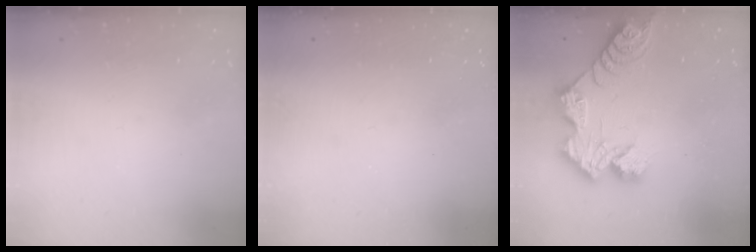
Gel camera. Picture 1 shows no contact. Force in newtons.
{"total": 0.0}
{"total": 12.9, "press": 12.9, "slide": 1.0}